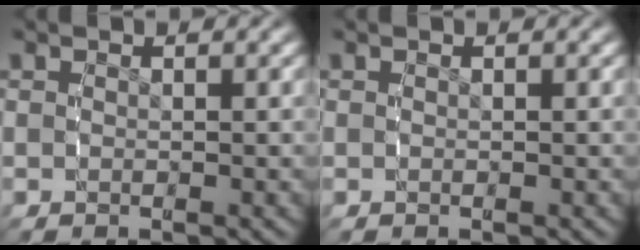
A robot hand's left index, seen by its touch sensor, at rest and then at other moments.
{"total": 0.0}